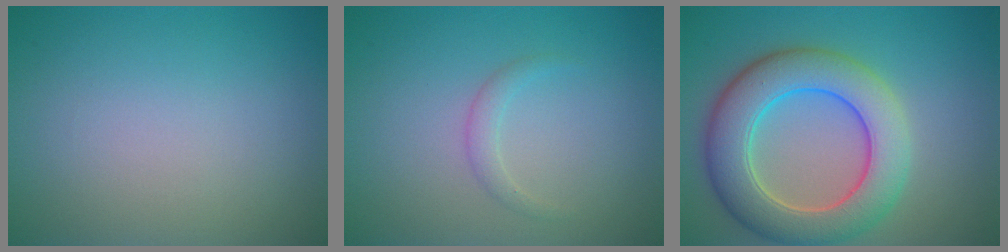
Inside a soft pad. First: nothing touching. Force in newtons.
{"total": 1.2, "press": 1.1, "slide": 0.1}
{"total": 8.1, "press": 8.1, "slide": 0.3}